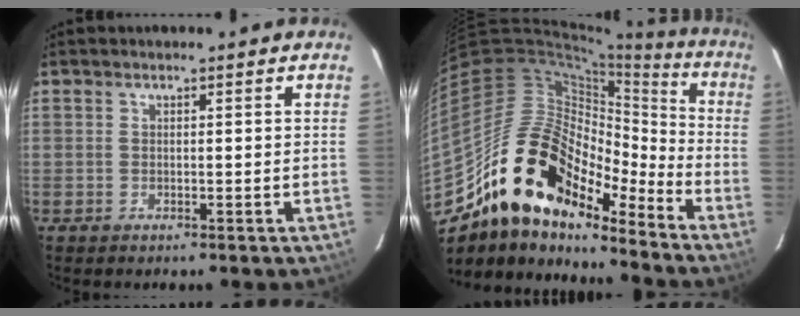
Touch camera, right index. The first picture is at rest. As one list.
[{"total": 21.5, "force": [-15.0, 10.0, 11.8], "torque": [-0.212, 0.007, -0.271]}]